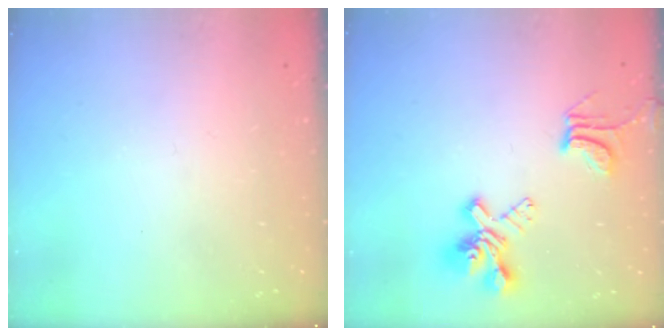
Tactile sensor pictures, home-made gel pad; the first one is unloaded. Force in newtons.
{"total": 6.7, "press": 6.5, "slide": 1.5}